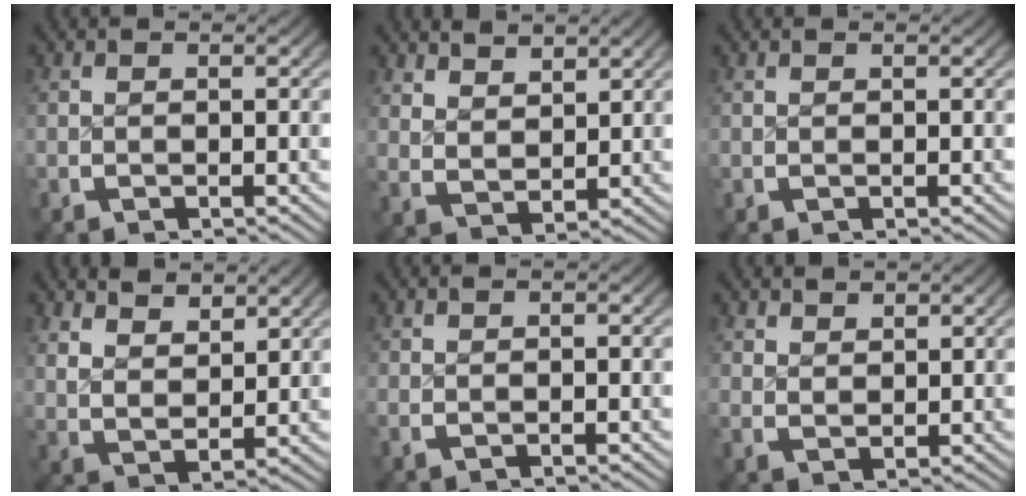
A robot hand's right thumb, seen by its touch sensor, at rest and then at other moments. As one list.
[{"total": 3.2, "force": [2.3, 1.6, 1.5], "torque": [-0.025, -0.010, 0.054]}, {"total": 0.0}, {"total": 4.5, "force": [2.7, 2.4, 2.7], "torque": [-0.047, -0.014, 0.063]}, {"total": 0.5, "force": [-0.1, 0.3, 0.4], "torque": [-0.011, -0.004, -0.002]}, {"total": 2.0, "force": [1.7, 0.9, 0.7], "torque": [-0.003, -0.004, 0.039]}]